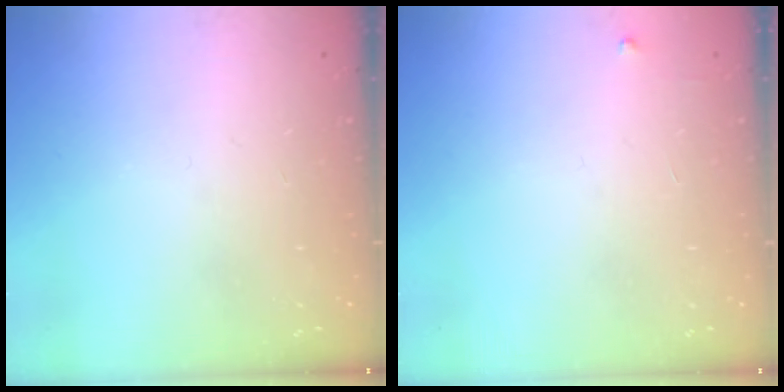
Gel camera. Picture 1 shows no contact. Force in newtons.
{"total": 2.6, "press": 2.6, "slide": 0.4}